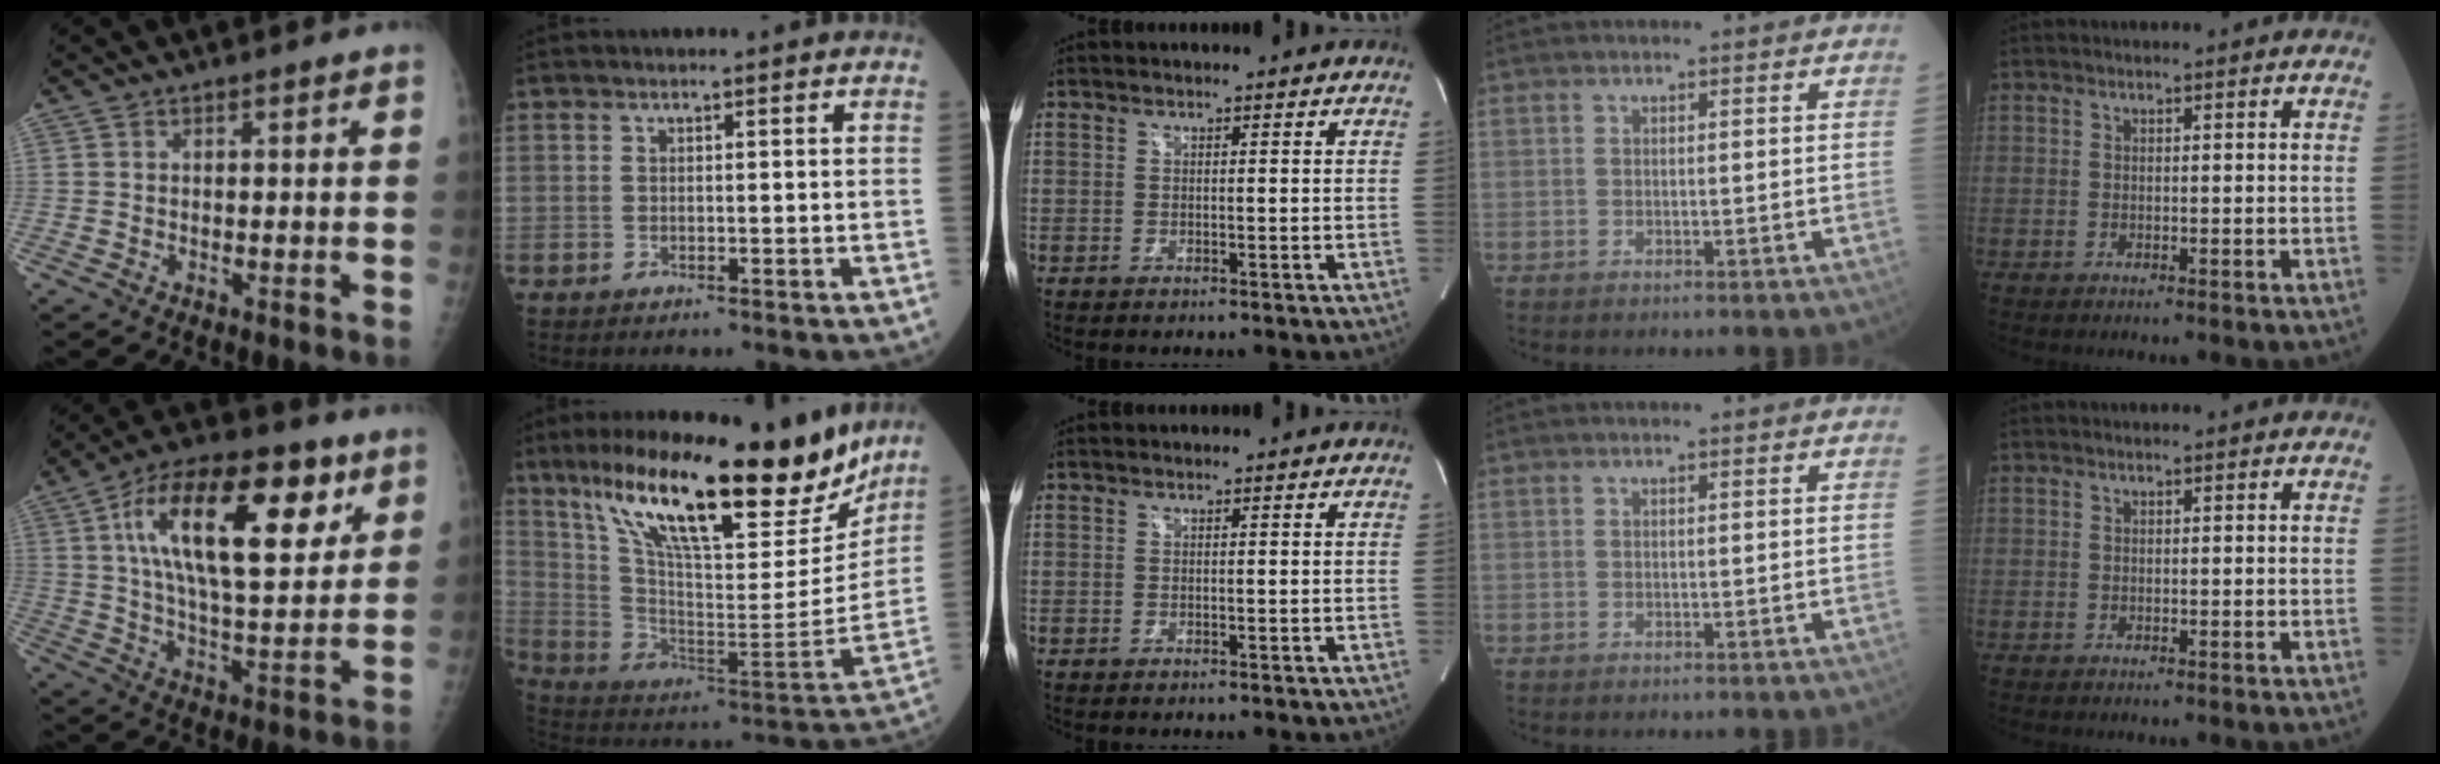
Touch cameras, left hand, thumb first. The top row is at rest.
{"thumb": {"total": 23.7, "force": [9.1, 10.3, 19.3], "torque": [-0.294, -0.014, 0.146]}, "index": {"total": 27.8, "force": [20.5, 5.5, 17.8], "torque": [-0.294, -0.020, 0.322]}}